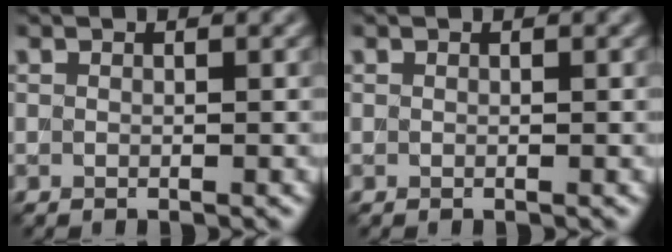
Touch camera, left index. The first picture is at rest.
{"total": 0.0}